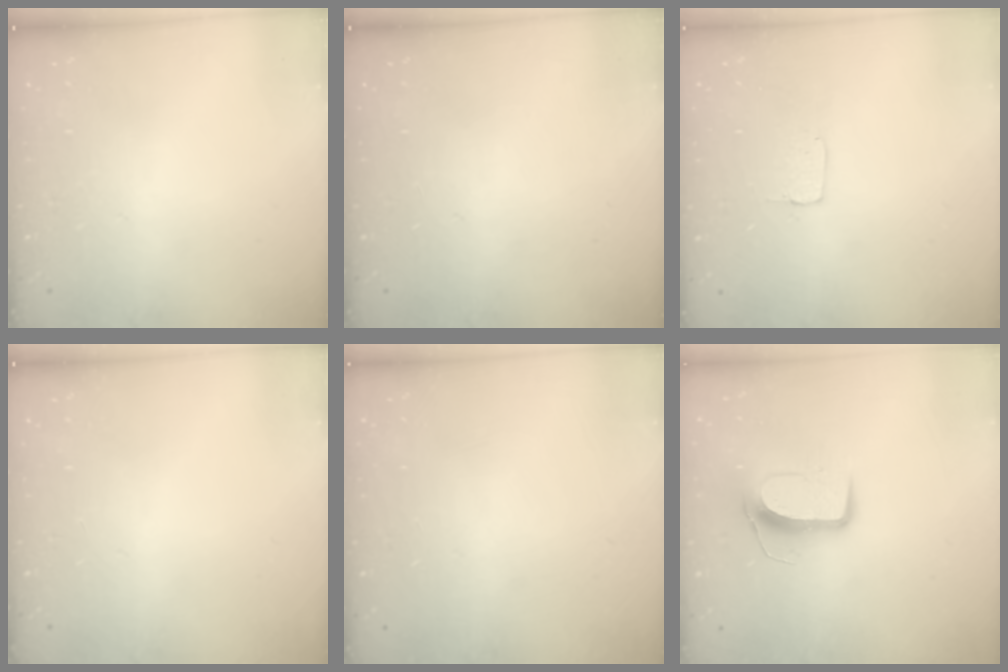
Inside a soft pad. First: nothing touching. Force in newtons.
{"total": 0.0}
{"total": 3.1, "press": 3.1, "slide": 0.2}
{"total": 0.0}
{"total": 0.0}
{"total": 9.8, "press": 9.8, "slide": 0.4}